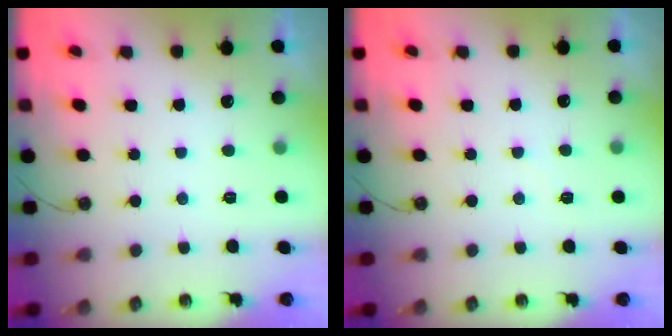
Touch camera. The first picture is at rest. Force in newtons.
{"total": 3.4, "press": 3.4, "slide": 0.4}